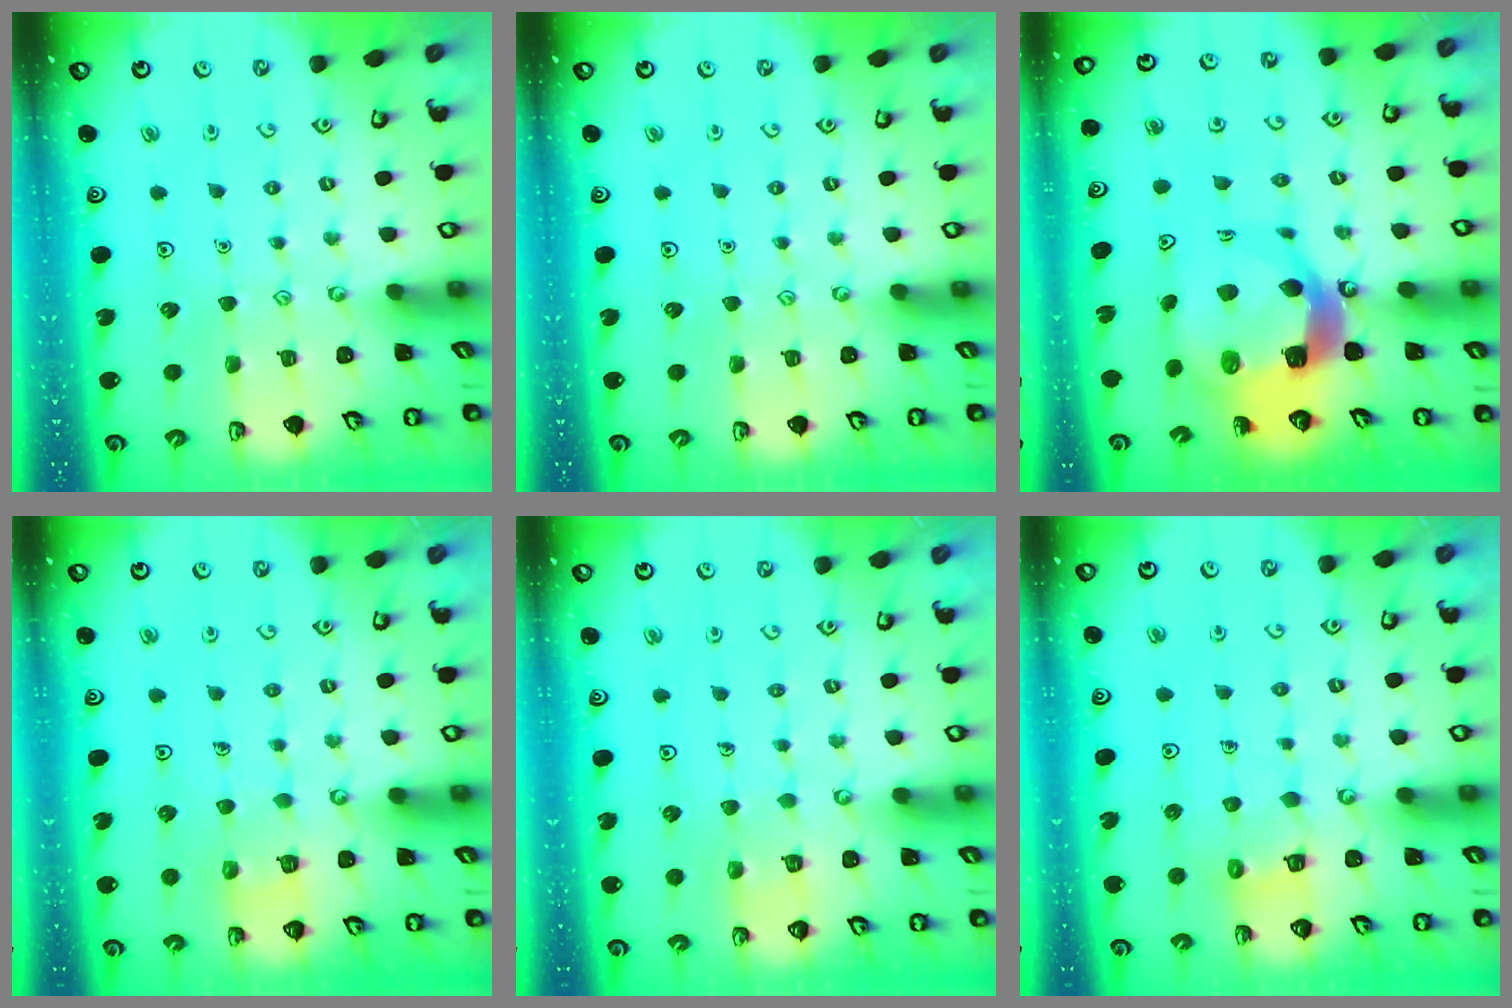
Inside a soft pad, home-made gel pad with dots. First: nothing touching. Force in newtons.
{"total": 0.0}
{"total": 11.8, "press": 11.6, "slide": 1.8}
{"total": 2.6, "press": 2.6, "slide": 0.1}
{"total": 2.9, "press": 2.9, "slide": 0.2}
{"total": 7.7, "press": 7.7, "slide": 0.2}